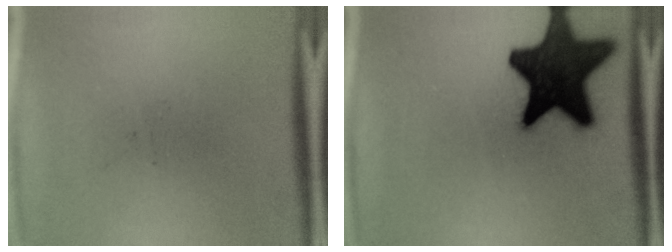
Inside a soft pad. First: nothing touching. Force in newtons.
{"total": 18.2}